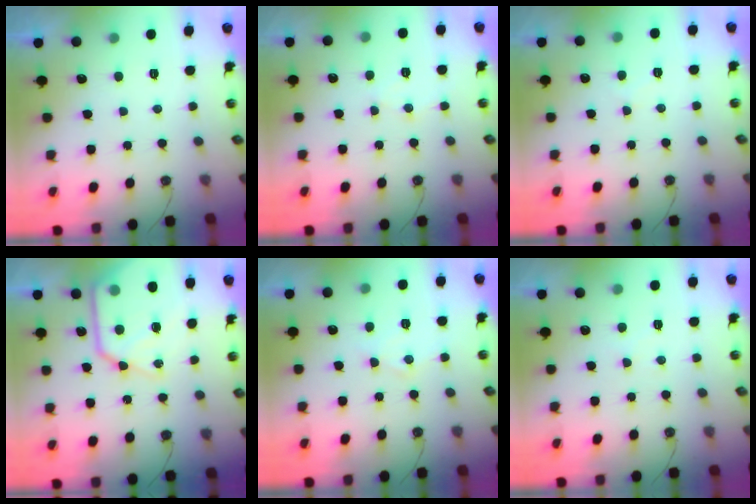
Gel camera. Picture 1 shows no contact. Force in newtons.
{"total": 5.4, "press": 5.4, "slide": 0.2}
{"total": 4.0, "press": 4.0, "slide": 0.6}
{"total": 15.0, "press": 14.9, "slide": 1.3}
{"total": 7.3, "press": 7.3, "slide": 0.4}
{"total": 3.6, "press": 3.5, "slide": 0.6}